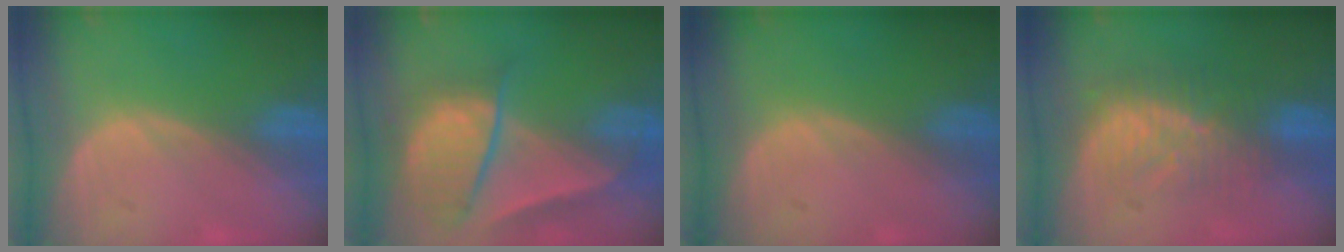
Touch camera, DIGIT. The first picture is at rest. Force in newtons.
{"total": 9.3, "press": 8.1, "slide": 4.7}
{"total": 0.0}
{"total": 8.0, "press": 7.8, "slide": 1.6}